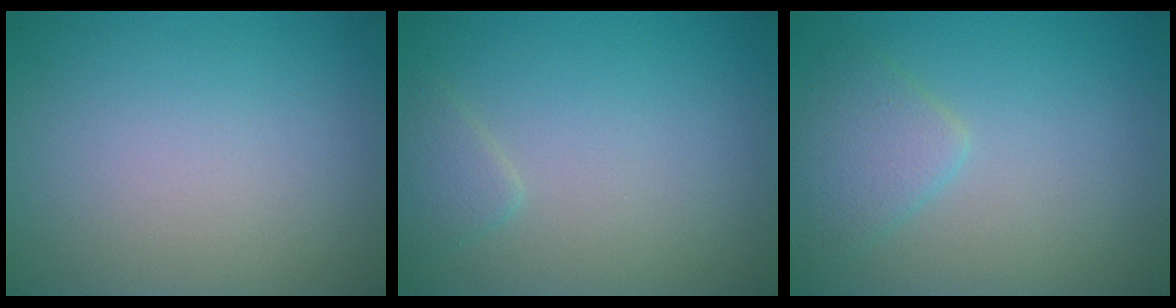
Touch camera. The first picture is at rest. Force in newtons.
{"total": 1.3, "press": 1.3, "slide": 0.1}
{"total": 2.6, "press": 2.6, "slide": 0.1}